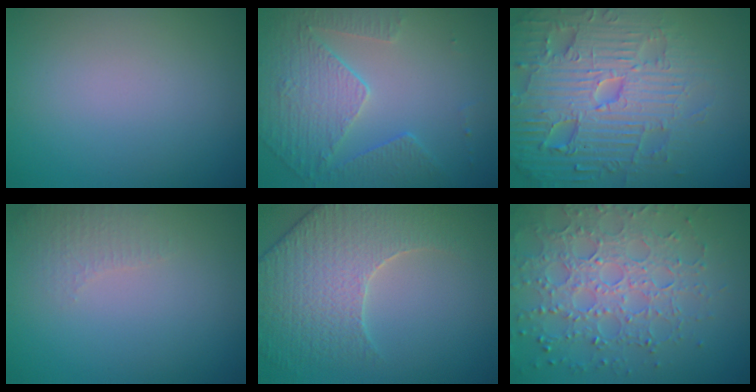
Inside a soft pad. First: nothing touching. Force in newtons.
{"total": 5.1, "press": 3.7, "slide": 3.6}
{"total": 7.6, "press": 7.4, "slide": 1.8}
{"total": 1.6, "press": 1.6, "slide": 0.4}
{"total": 5.7, "press": 5.2, "slide": 2.1}
{"total": 6.5, "press": 5.3, "slide": 3.9}